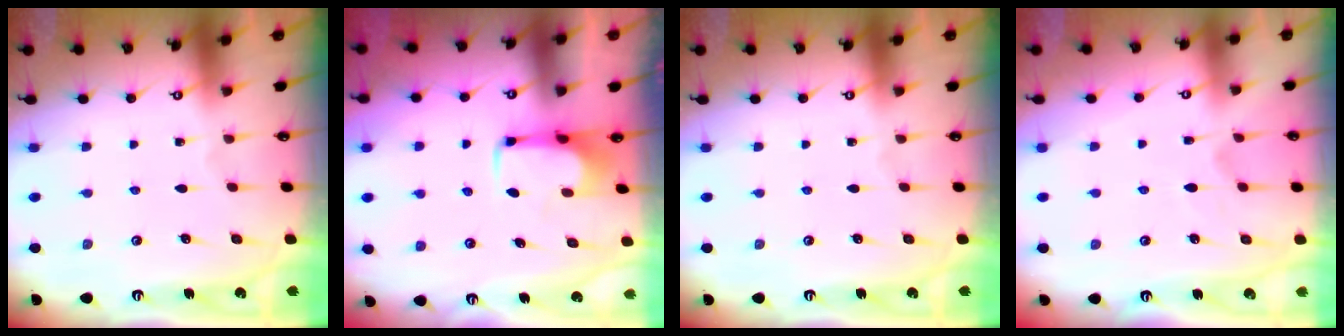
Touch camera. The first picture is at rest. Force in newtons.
{"total": 2.0, "press": 2.0, "slide": 0.4}
{"total": 0.0}
{"total": 2.7, "press": 2.5, "slide": 1.2}